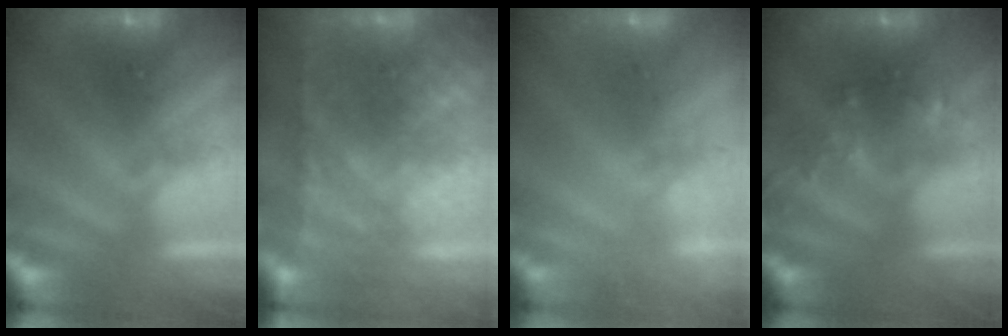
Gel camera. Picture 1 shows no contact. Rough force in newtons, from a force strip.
{"total": 6.4}
{"total": 2.4}
{"total": 2.6}